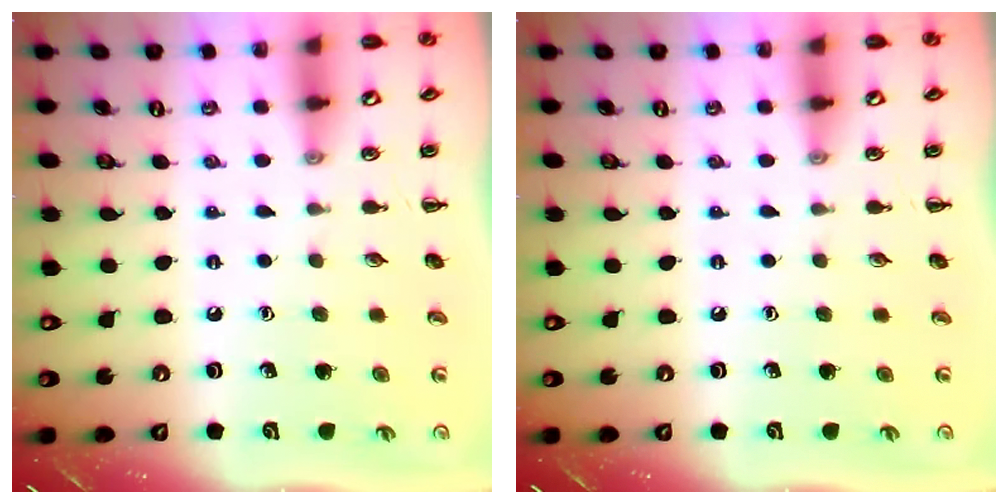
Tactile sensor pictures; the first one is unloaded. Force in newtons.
{"total": 0.0}